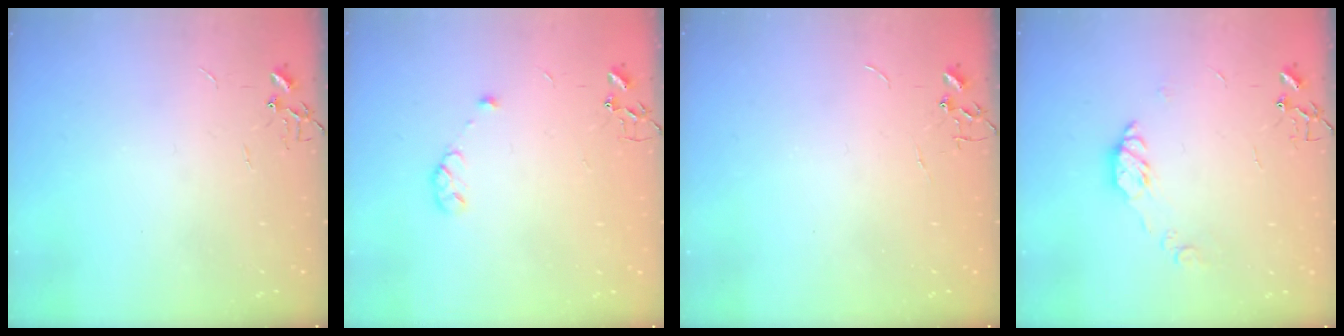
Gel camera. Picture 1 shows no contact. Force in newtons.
{"total": 5.5, "press": 5.4, "slide": 1.0}
{"total": 0.0}
{"total": 7.6, "press": 7.6, "slide": 0.4}